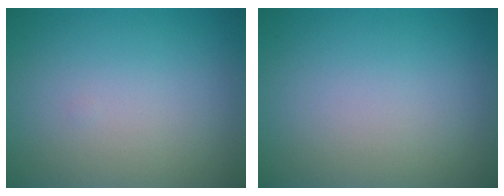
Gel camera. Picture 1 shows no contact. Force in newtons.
{"total": 0.0}